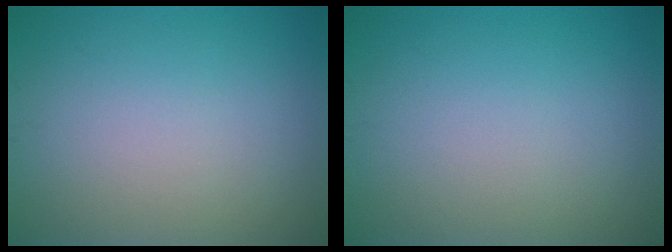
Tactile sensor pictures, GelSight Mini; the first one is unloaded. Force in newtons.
{"total": 0.0}